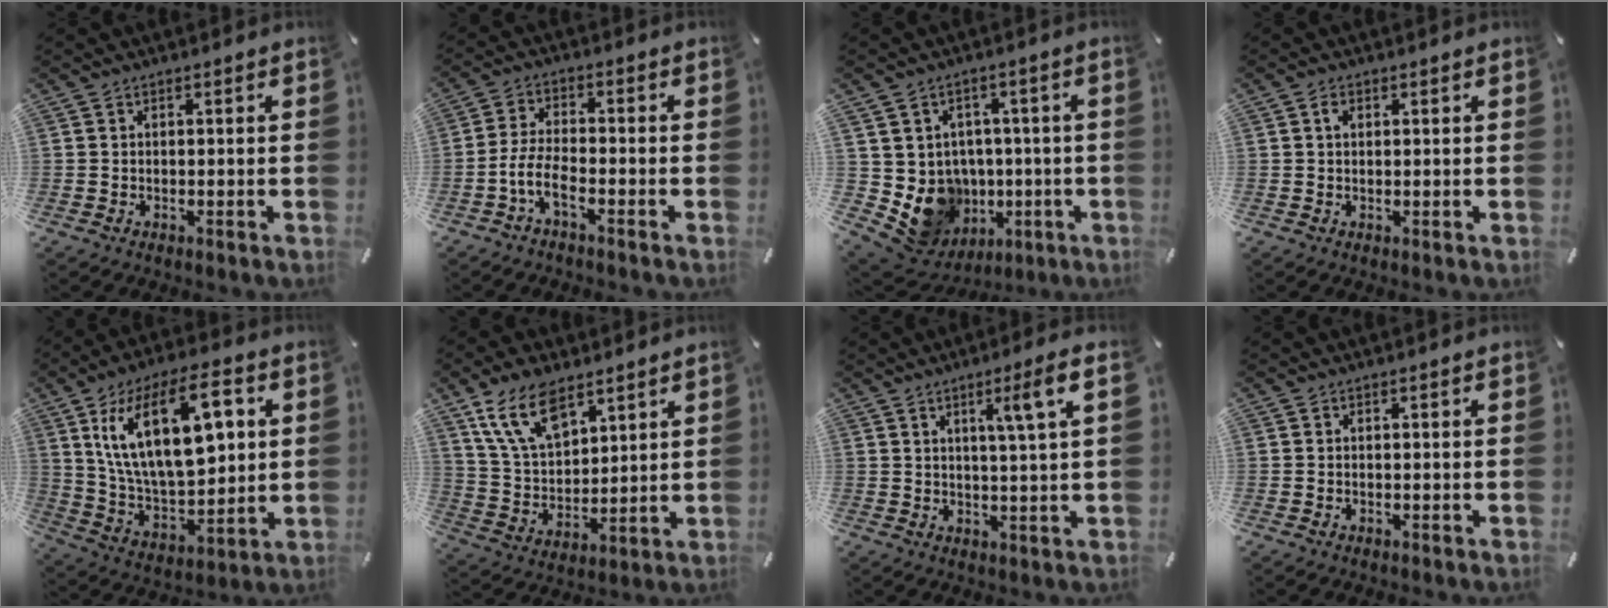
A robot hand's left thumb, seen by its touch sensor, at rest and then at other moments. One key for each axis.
{"total": 6.3, "fx": -3.3, "fy": 2.4, "fz": 4.8, "tx": -0.114, "ty": -0.002, "tz": -0.065}
{"total": 11.1, "fx": -1.7, "fy": 10.5, "fz": 3.1, "tx": -0.065, "ty": -0.017, "tz": -0.010}
{"total": 1.3, "fx": 0.5, "fy": 0.8, "fz": 1.0, "tx": -0.021, "ty": 0.004, "tz": 0.008}
{"total": 23.4, "fx": 8.9, "fy": 12.0, "fz": 18.0, "tx": -0.336, "ty": -0.022, "tz": 0.143}
{"total": 13.2, "fx": 8.1, "fy": 7.3, "fz": 7.5, "tx": -0.181, "ty": -0.028, "tz": 0.150}
{"total": 6.6, "fx": 2.8, "fy": -0.2, "fz": 6.0, "tx": -0.107, "ty": -0.007, "tz": 0.039}
{"total": 0.0}